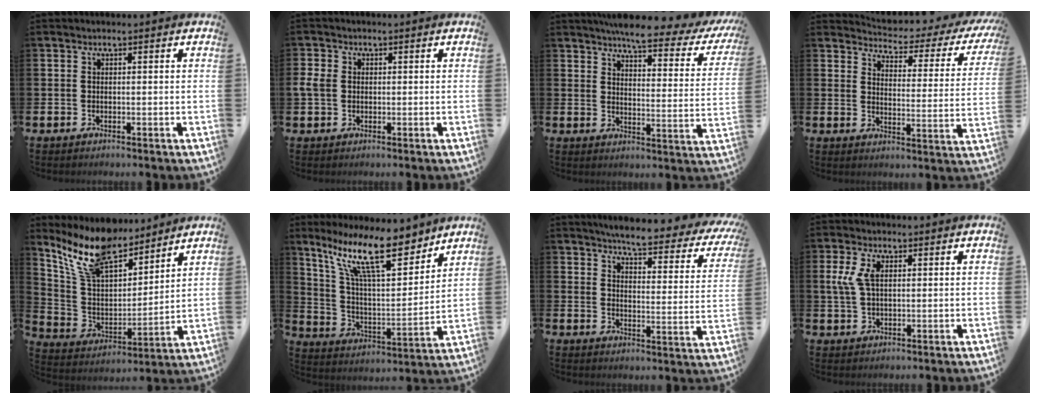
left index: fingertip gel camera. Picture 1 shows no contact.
{"total": 2.7, "force": [0.5, 2.3, 1.3], "torque": [-0.021, 0.006, 0.004]}
{"total": 5.9, "force": [5.1, 0.8, 2.7], "torque": [-0.059, -0.039, 0.079]}
{"total": 3.4, "force": [3.1, 0.9, 1.1], "torque": [-0.042, -0.033, 0.044]}
{"total": 11.7, "force": [10.2, 4.1, 3.9], "torque": [-0.128, -0.051, 0.191]}
{"total": 15.3, "force": [10.8, 4.4, 9.9], "torque": [-0.209, -0.043, 0.189]}
{"total": 5.4, "force": [4.8, 0.6, 2.4], "torque": [-0.052, -0.044, 0.072]}
{"total": 4.1, "force": [1.5, 2.3, 3.0], "torque": [-0.071, 0.013, 0.026]}